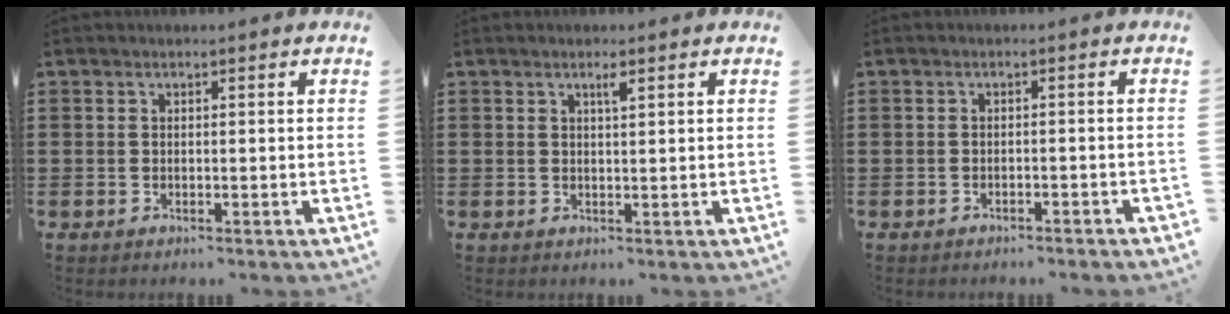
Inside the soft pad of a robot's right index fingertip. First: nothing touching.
{"total": 1.4, "force": [0.8, 0.1, 1.1], "torque": [-0.023, 0.000, 0.013]}
{"total": 1.2, "force": [-1.1, 0.2, 0.3], "torque": [-0.010, -0.001, -0.023]}